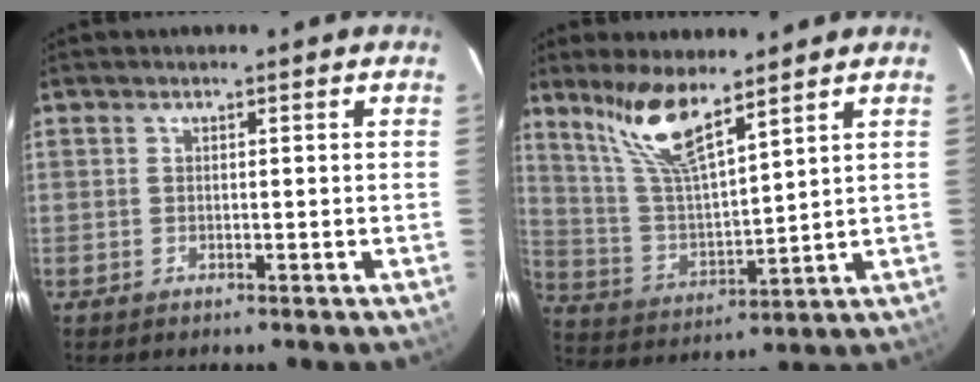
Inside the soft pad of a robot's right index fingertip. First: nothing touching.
{"total": 11.6, "force": [8.5, 2.0, 7.6], "torque": [-0.150, 0.003, 0.180]}